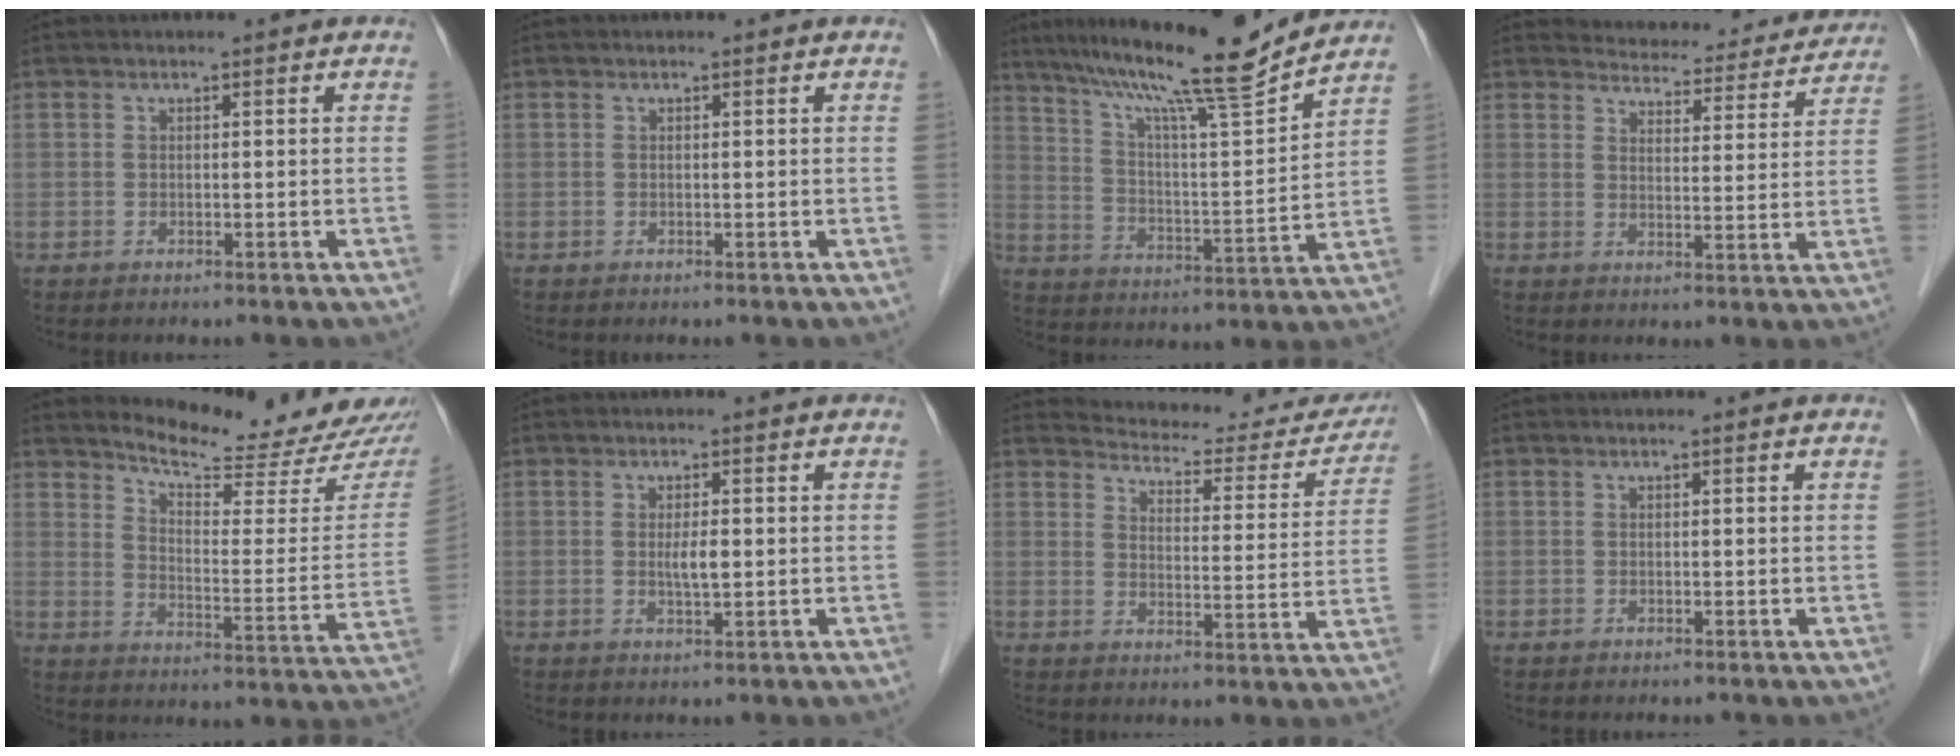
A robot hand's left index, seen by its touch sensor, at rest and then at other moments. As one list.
[{"total": 0.0}, {"total": 17.0, "force": [14.5, -0.8, 8.9], "torque": [-0.152, -0.003, 0.230]}, {"total": 14.2, "force": [13.7, 3.4, 1.9], "torque": [-0.001, -0.012, 0.151]}, {"total": 18.9, "force": [17.9, 2.5, 5.4], "torque": [-0.066, -0.085, 0.221]}, {"total": 2.5, "force": [0.1, 0.5, 2.4], "torque": [-0.047, -0.002, 0.004]}, {"total": 16.8, "force": [16.1, 4.0, 2.7], "torque": [-0.014, -0.043, 0.181]}, {"total": 0.0}]